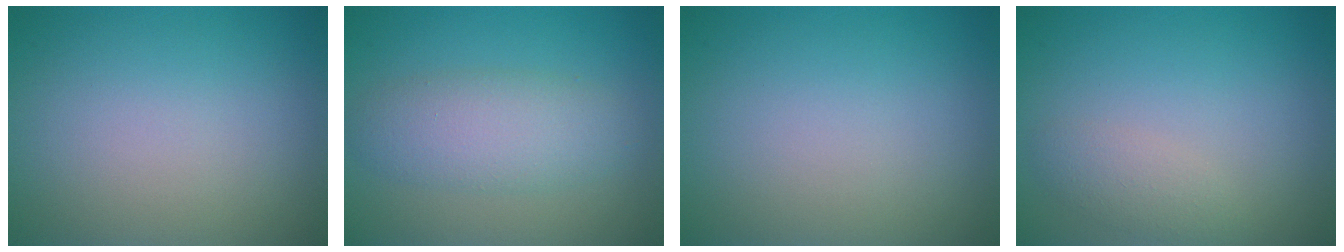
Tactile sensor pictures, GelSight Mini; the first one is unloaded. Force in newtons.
{"total": 4.2, "press": 4.2, "slide": 0.2}
{"total": 0.0}
{"total": 1.7, "press": 1.7, "slide": 0.0}